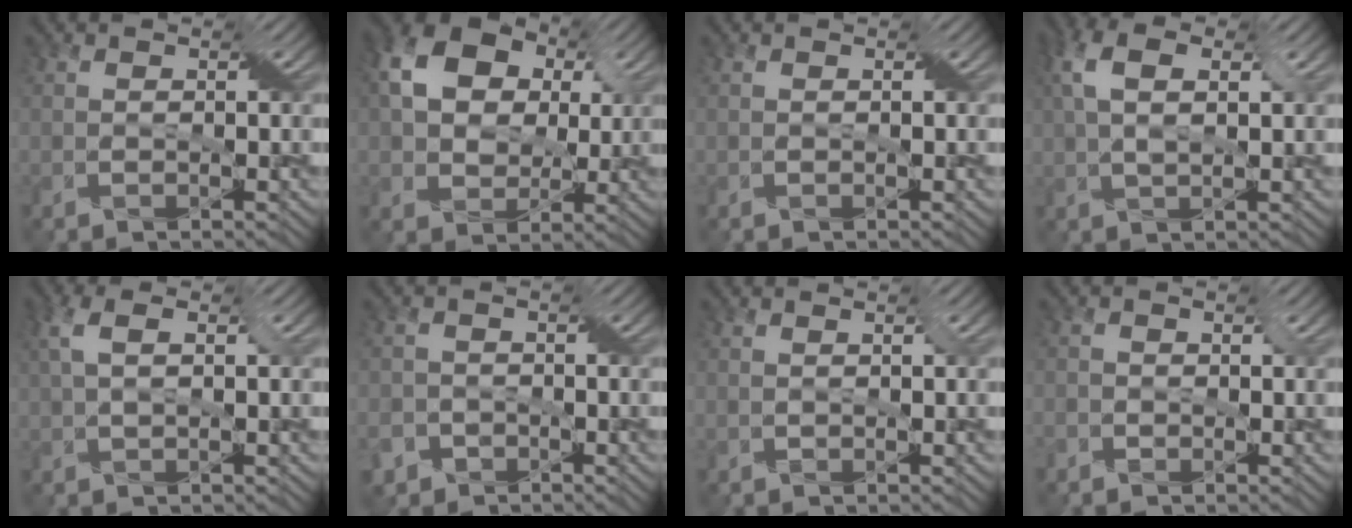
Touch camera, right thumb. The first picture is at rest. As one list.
[{"total": 13.0, "force": [4.0, 9.6, 7.8], "torque": [-0.185, 0.038, 0.071]}, {"total": 0.0}, {"total": 6.4, "force": [2.1, 2.9, 5.3], "torque": [-0.120, 0.013, 0.034]}, {"total": 3.9, "force": [1.2, 1.5, 3.4], "torque": [-0.084, 0.012, 0.022]}, {"total": 4.5, "force": [-2.9, 3.3, 1.0], "torque": [-0.014, -0.007, -0.058]}, {"total": 0.6, "force": [0.2, 0.2, 0.5], "torque": [-0.014, 0.001, 0.007]}, {"total": 1.9, "force": [-1.0, 1.6, 0.5], "torque": [-0.011, 0.003, -0.022]}]